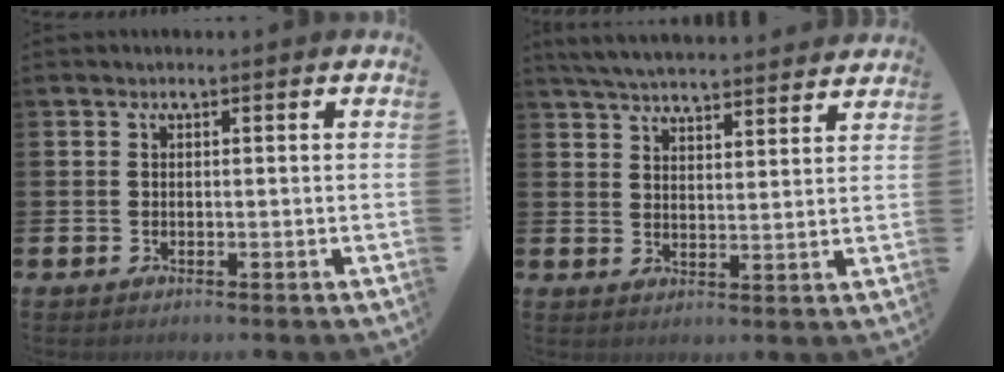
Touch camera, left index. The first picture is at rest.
{"total": 5.6, "force": [5.5, 0.4, 0.9], "torque": [-0.032, -0.034, 0.098]}